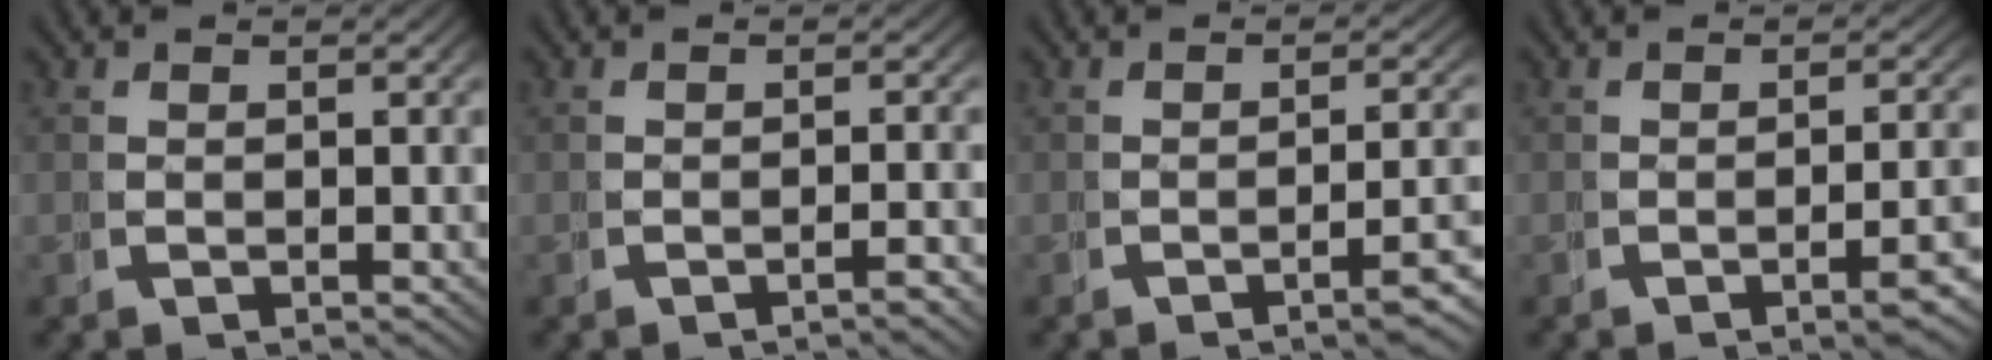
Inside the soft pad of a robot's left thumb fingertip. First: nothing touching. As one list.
[{"total": 1.2, "force": [-0.9, -0.3, 0.7], "torque": [-0.012, 0.005, -0.015]}, {"total": 3.3, "force": [-1.7, 0.3, 2.8], "torque": [-0.032, 0.007, -0.028]}, {"total": 2.9, "force": [-1.3, 0.2, 2.6], "torque": [-0.030, 0.009, -0.023]}]